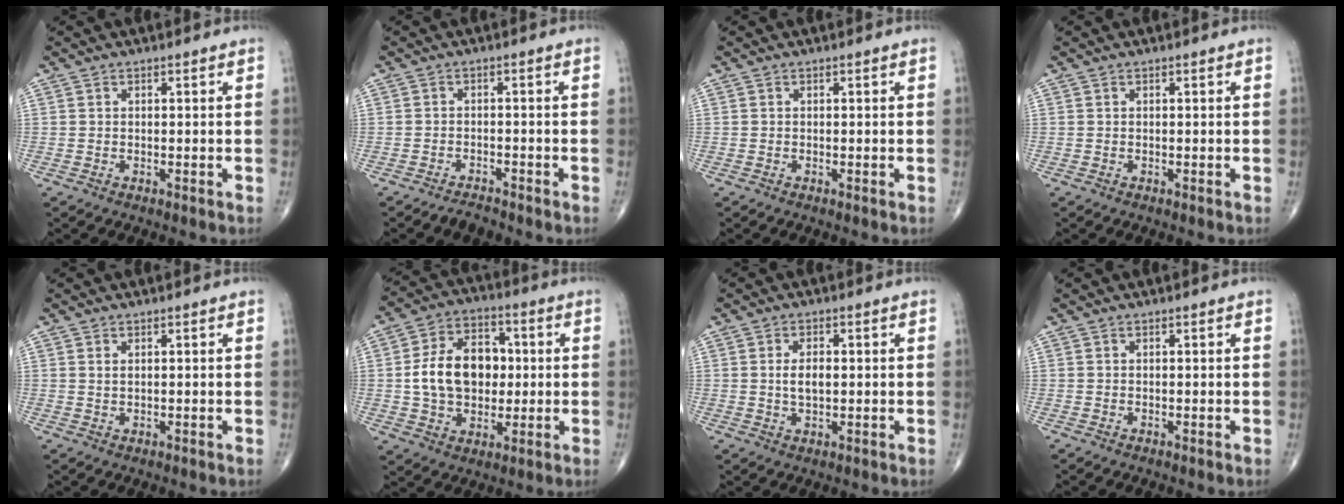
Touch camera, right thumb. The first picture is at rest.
{"total": 2.2, "force": [-2.0, 0.6, 0.5], "torque": [-0.015, 0.005, -0.036]}
{"total": 0.0}
{"total": 0.0}
{"total": 0.9, "force": [0.4, 0.4, 0.7], "torque": [-0.013, 0.001, 0.010]}
{"total": 14.9, "force": [0.7, 10.6, 10.4], "torque": [-0.149, 0.019, 0.012]}
{"total": 3.9, "force": [0.3, 2.1, 3.3], "torque": [-0.057, -0.002, 0.006]}
{"total": 0.0}